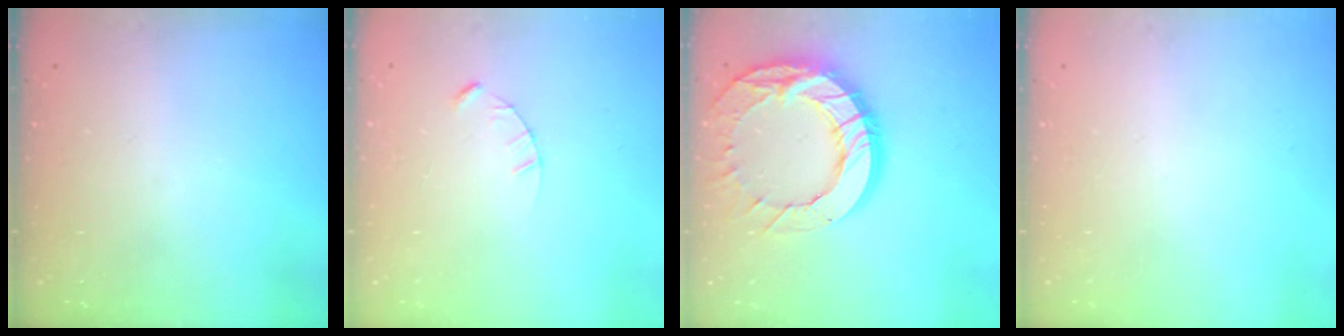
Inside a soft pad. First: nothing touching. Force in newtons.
{"total": 2.4, "press": 2.4, "slide": 0.3}
{"total": 20.9, "press": 20.8, "slide": 1.9}
{"total": 0.0}